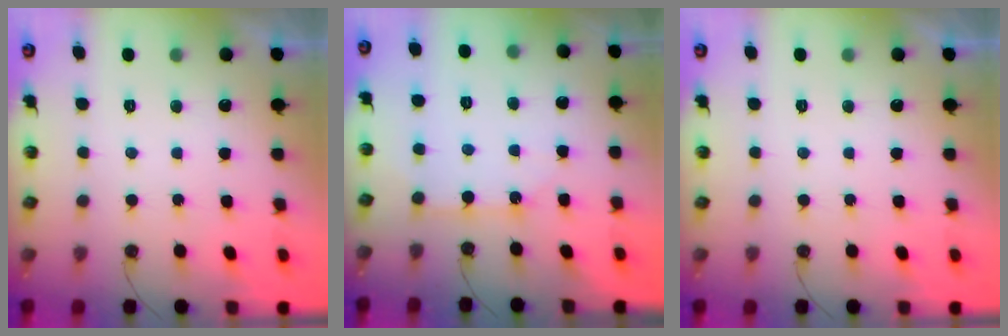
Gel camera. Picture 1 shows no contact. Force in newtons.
{"total": 7.1, "press": 7.1, "slide": 0.3}
{"total": 0.0}